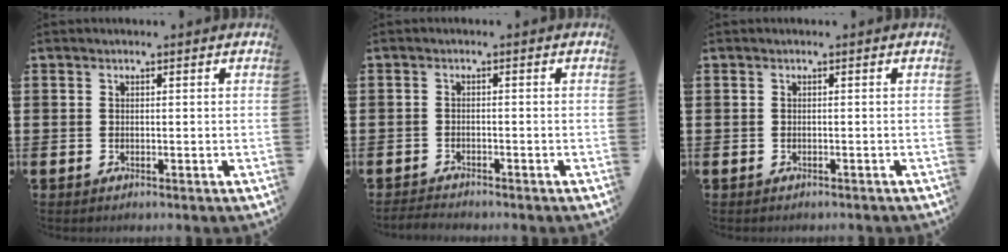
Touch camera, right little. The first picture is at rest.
{"total": 0.8, "force": [-0.8, 0.0, -0.2], "torque": [-0.001, 0.003, -0.015]}
{"total": 0.0}